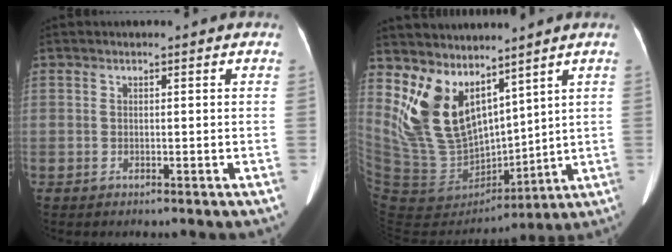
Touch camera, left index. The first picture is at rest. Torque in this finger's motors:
{"motor_torque": [1.42, -0.73, 0.53, 0.21]}